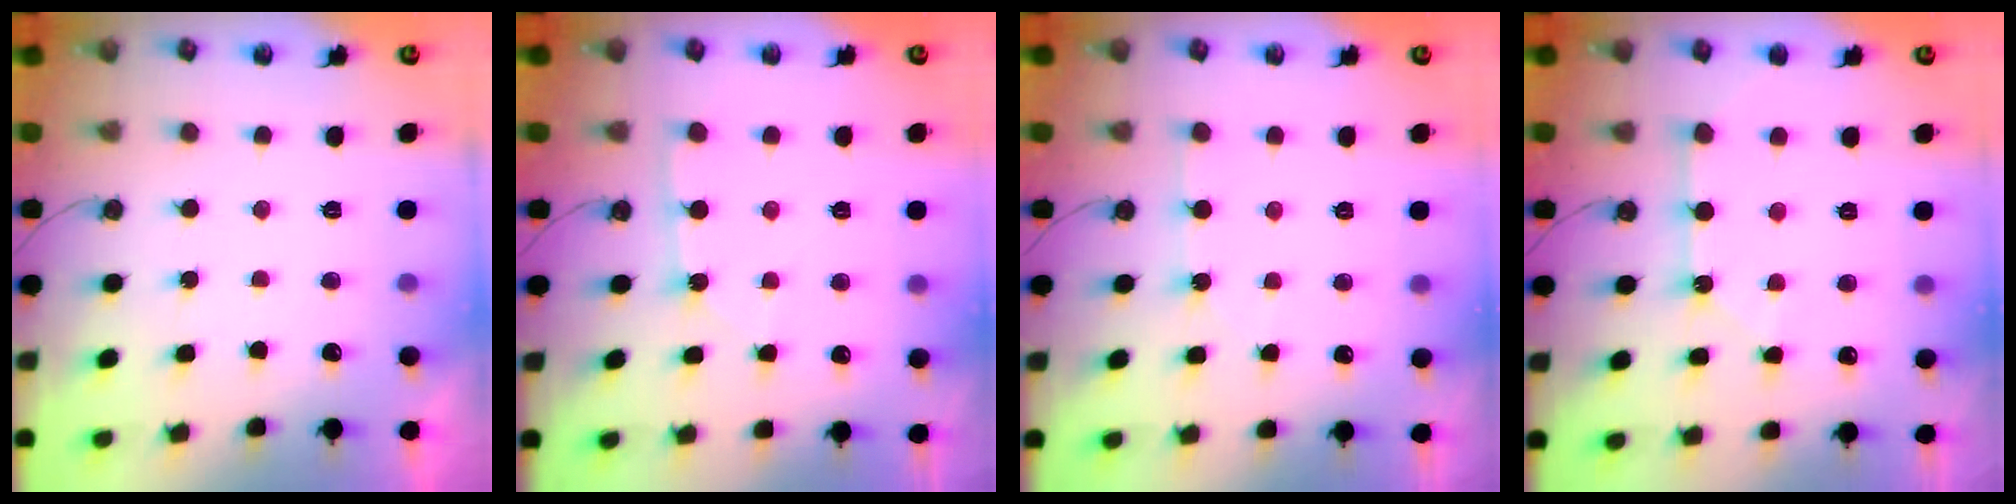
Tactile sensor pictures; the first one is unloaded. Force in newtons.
{"total": 2.3, "press": 2.3, "slide": 0.2}
{"total": 2.6, "press": 2.6, "slide": 0.4}
{"total": 7.0, "press": 7.0, "slide": 0.7}